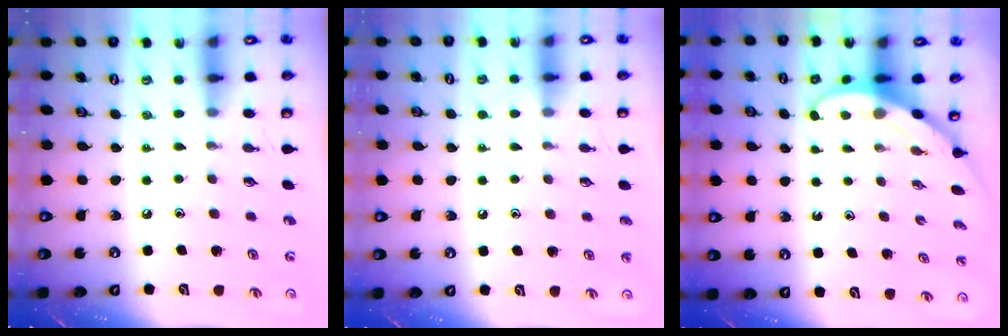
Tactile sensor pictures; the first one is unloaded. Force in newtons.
{"total": 3.0, "press": 3.0, "slide": 0.3}
{"total": 3.6, "press": 3.6, "slide": 0.1}